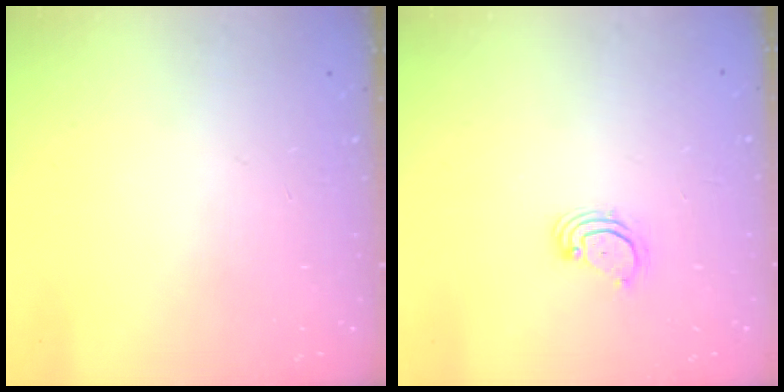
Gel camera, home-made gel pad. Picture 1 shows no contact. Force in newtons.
{"total": 3.0, "press": 3.0, "slide": 0.3}